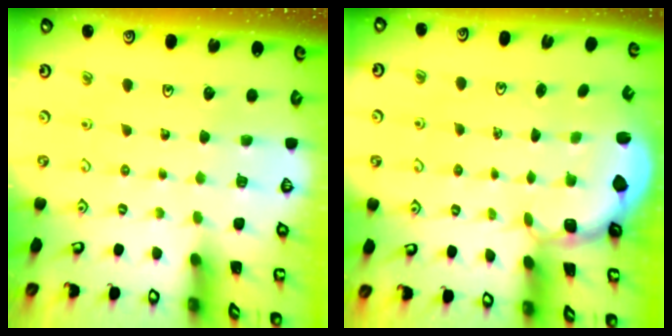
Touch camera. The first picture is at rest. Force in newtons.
{"total": 2.5, "press": 1.3, "slide": 2.1}